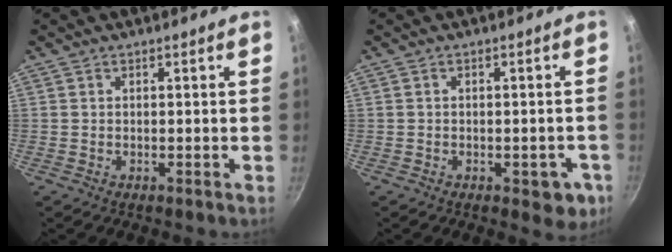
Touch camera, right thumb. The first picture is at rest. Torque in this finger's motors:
{"motor_torque": [-0.22, 0.02, -0.32, 0.00, 0.01]}